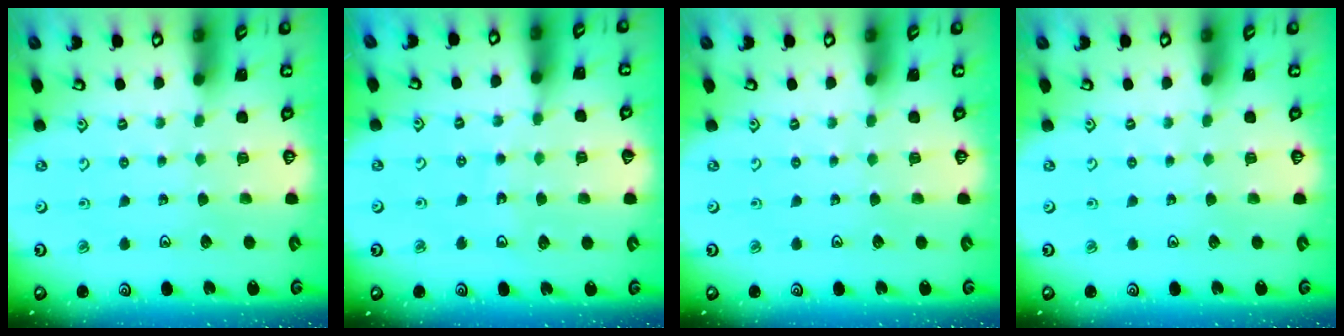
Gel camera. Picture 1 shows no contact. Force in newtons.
{"total": 7.1, "press": 6.6, "slide": 2.6}
{"total": 0.0}
{"total": 0.0}